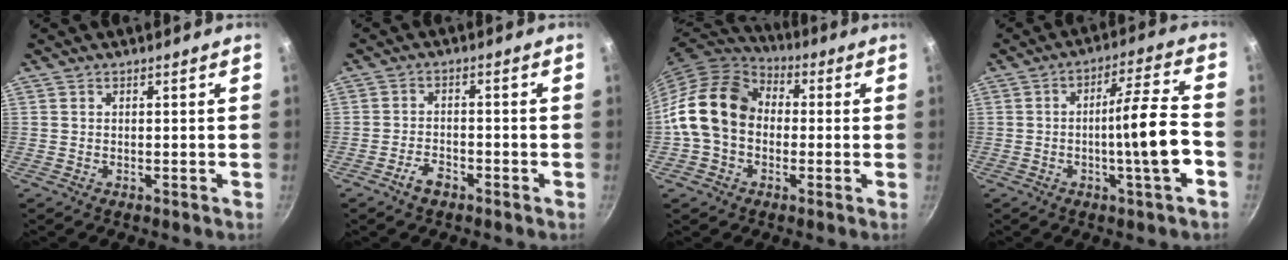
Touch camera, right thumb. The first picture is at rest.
{"total": 3.5, "force": [-2.4, 1.6, 2.0], "torque": [-0.034, 0.020, -0.043]}
{"total": 15.4, "force": [-0.3, 11.9, 9.7], "torque": [-0.150, 0.036, -0.021]}
{"total": 11.7, "force": [-3.2, 0.8, 11.3], "torque": [-0.167, 0.031, -0.048]}